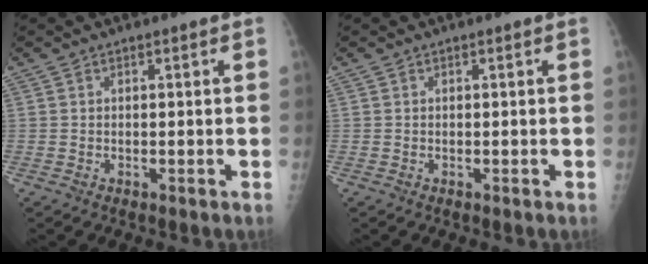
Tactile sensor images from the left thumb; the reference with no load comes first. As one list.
[{"total": 0.0}]